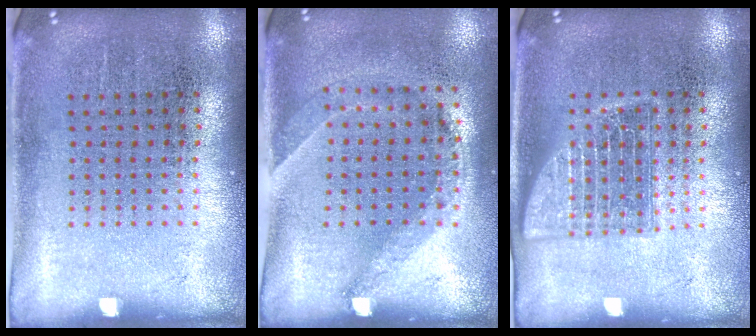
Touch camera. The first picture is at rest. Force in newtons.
{"total": 1.4, "press": 1.0, "slide": 1.0}
{"total": 2.2, "press": 2.2, "slide": 0.3}